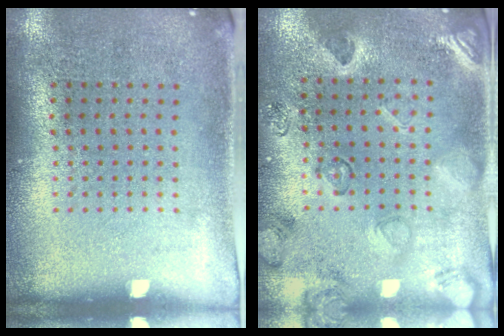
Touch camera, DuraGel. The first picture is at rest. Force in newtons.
{"total": 2.3, "press": 2.0, "slide": 1.1}